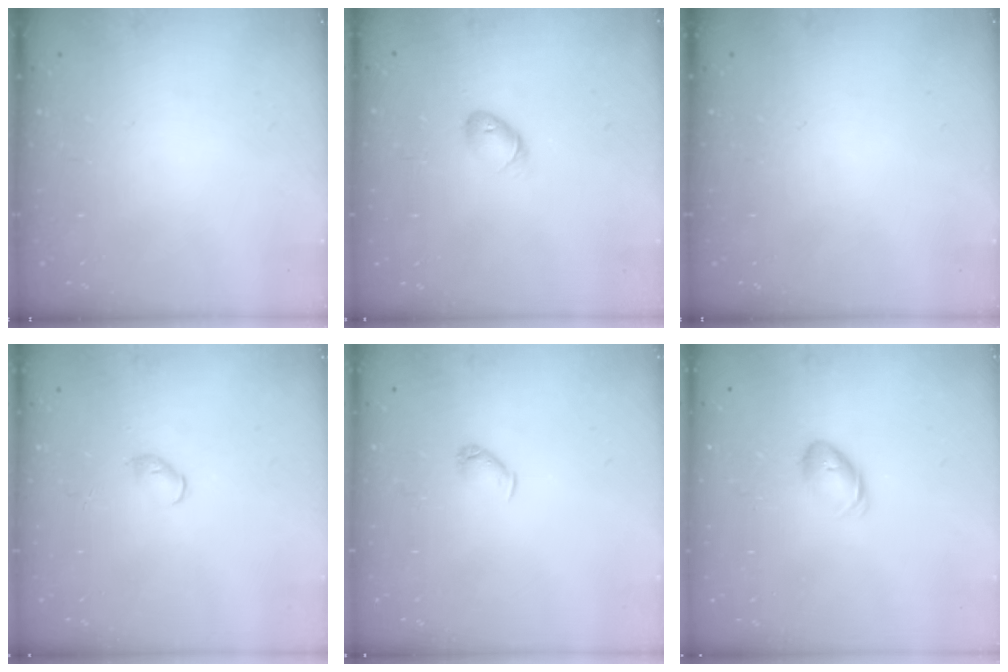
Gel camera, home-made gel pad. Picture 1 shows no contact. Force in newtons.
{"total": 4.5, "press": 4.4, "slide": 1.1}
{"total": 0.0}
{"total": 2.9, "press": 2.9, "slide": 0.7}
{"total": 3.8, "press": 3.7, "slide": 0.8}
{"total": 6.4, "press": 6.3, "slide": 1.0}